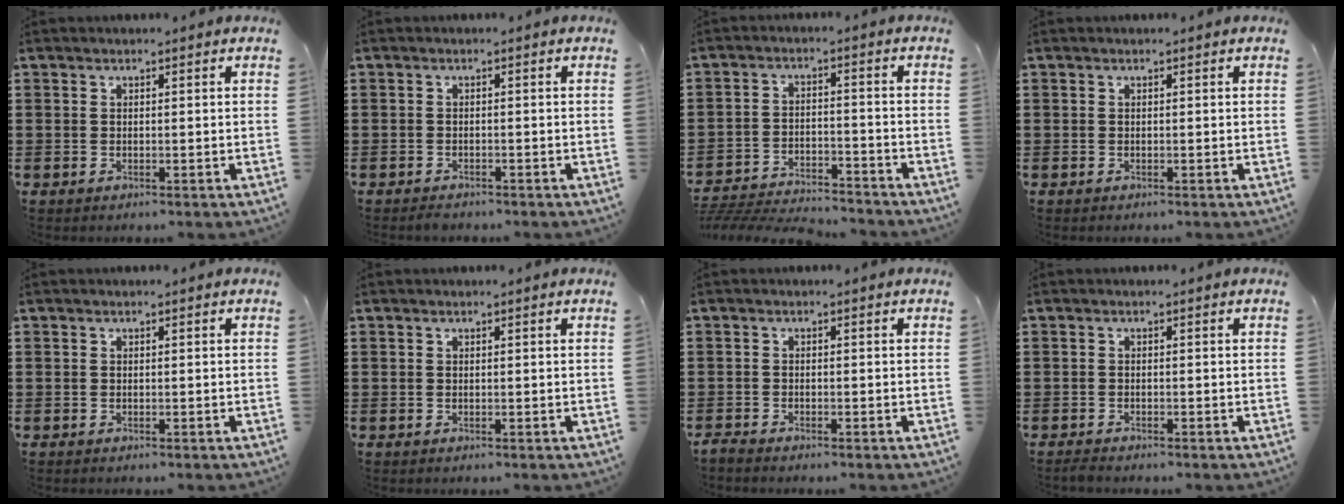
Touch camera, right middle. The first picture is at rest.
{"total": 0.8, "force": [-0.8, 0.1, 0.2], "torque": [-0.007, -0.003, -0.016]}
{"total": 5.0, "force": [-4.9, 0.6, 0.7], "torque": [-0.028, 0.001, -0.105]}
{"total": 0.0}
{"total": 0.0}
{"total": 0.0}
{"total": 1.3, "force": [-1.3, 0.2, 0.1], "torque": [-0.006, 0.004, -0.027]}
{"total": 0.9, "force": [-0.9, 0.1, 0.2], "torque": [-0.007, -0.004, -0.016]}